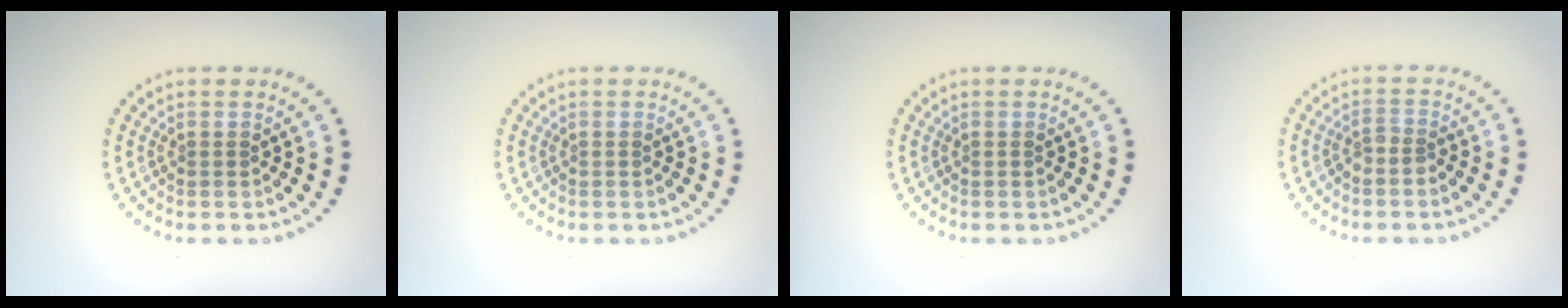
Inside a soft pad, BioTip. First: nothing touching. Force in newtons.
{"total": 0.0}
{"total": 0.0}
{"total": 1.4, "press": 1.1, "slide": 0.9}